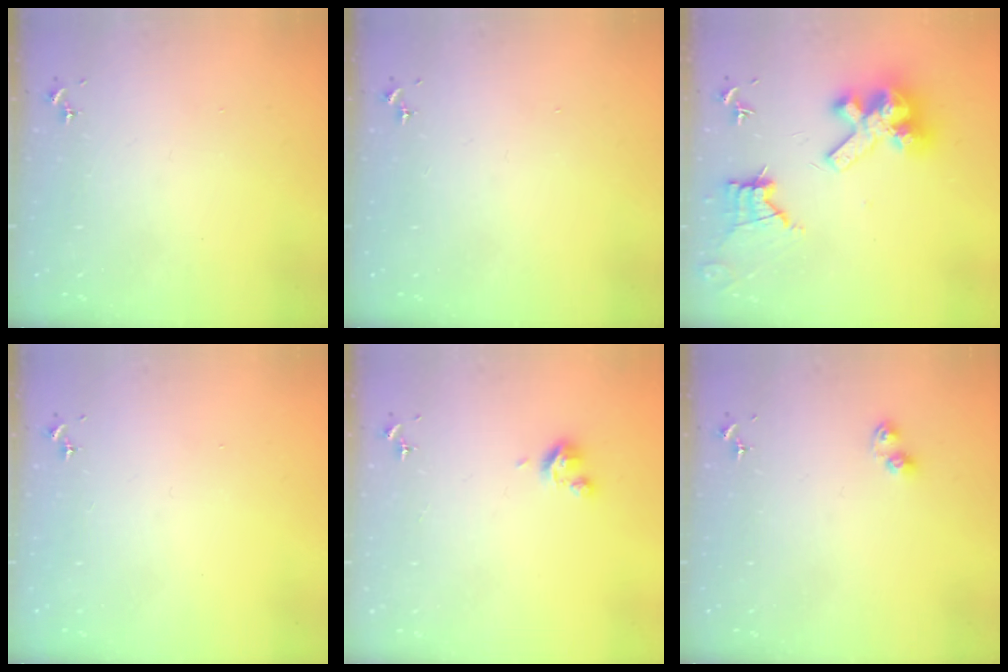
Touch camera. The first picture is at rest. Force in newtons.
{"total": 0.0}
{"total": 15.0, "press": 14.9, "slide": 1.9}
{"total": 0.0}
{"total": 4.7, "press": 4.7, "slide": 0.5}
{"total": 4.1, "press": 4.1, "slide": 0.4}